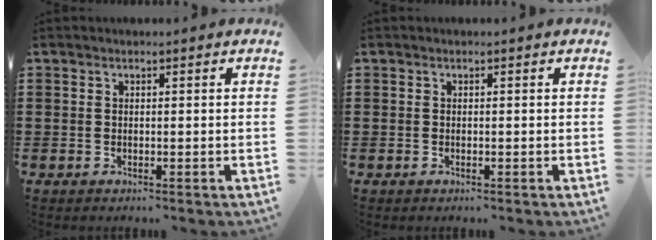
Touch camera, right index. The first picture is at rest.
{"total": 0.0}